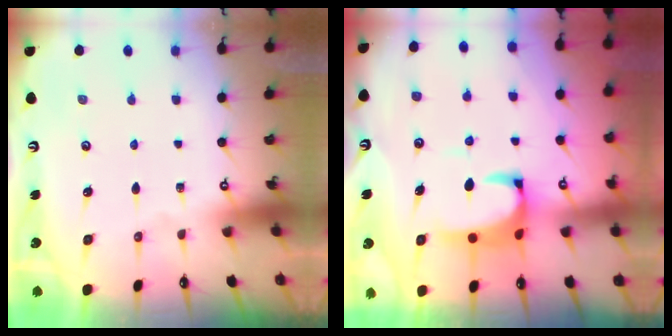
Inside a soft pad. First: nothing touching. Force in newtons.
{"total": 3.6, "press": 3.5, "slide": 1.0}